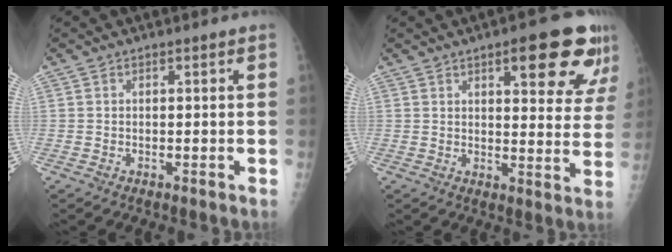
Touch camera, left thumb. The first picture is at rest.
{"total": 14.8, "force": [8.1, 4.6, 11.5], "torque": [-0.111, -0.037, 0.103]}